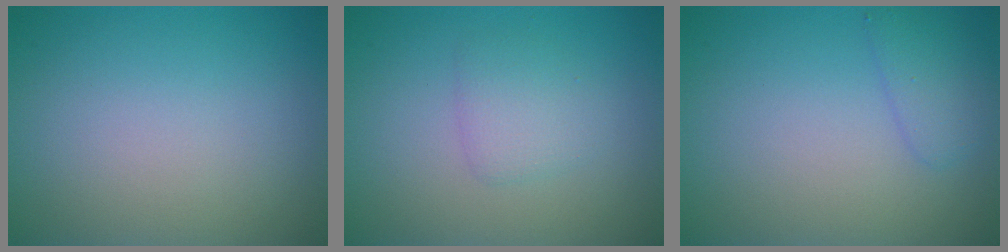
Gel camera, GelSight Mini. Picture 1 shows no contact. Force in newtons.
{"total": 1.9, "press": 1.9, "slide": 0.0}
{"total": 1.7, "press": 1.7, "slide": 0.1}